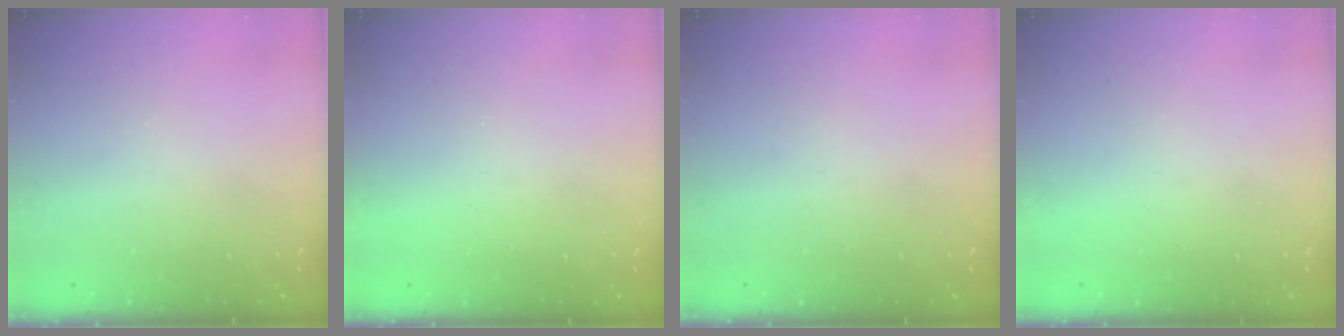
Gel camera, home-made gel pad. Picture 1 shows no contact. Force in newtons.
{"total": 1.5, "press": 1.5, "slide": 0.1}
{"total": 0.0}
{"total": 1.5, "press": 1.5, "slide": 0.1}